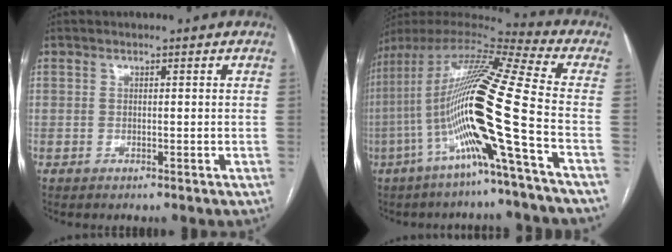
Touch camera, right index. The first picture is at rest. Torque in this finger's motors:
{"motor_torque": [2.14, 0.00, 1.05, 0.21]}